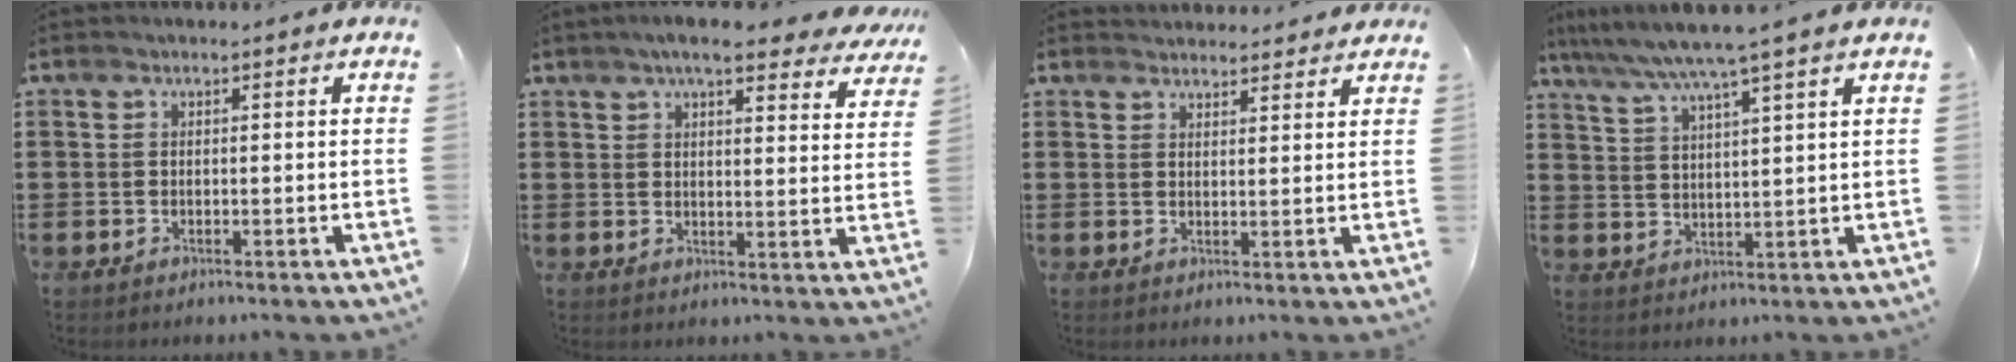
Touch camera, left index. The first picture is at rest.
{"total": 6.7, "force": [5.7, 0.9, 3.4], "torque": [-0.077, -0.012, 0.101]}
{"total": 2.4, "force": [2.4, 0.3, -0.2], "torque": [-0.003, -0.006, 0.046]}
{"total": 5.8, "force": [4.8, -1.0, 3.1], "torque": [-0.076, -0.023, 0.080]}